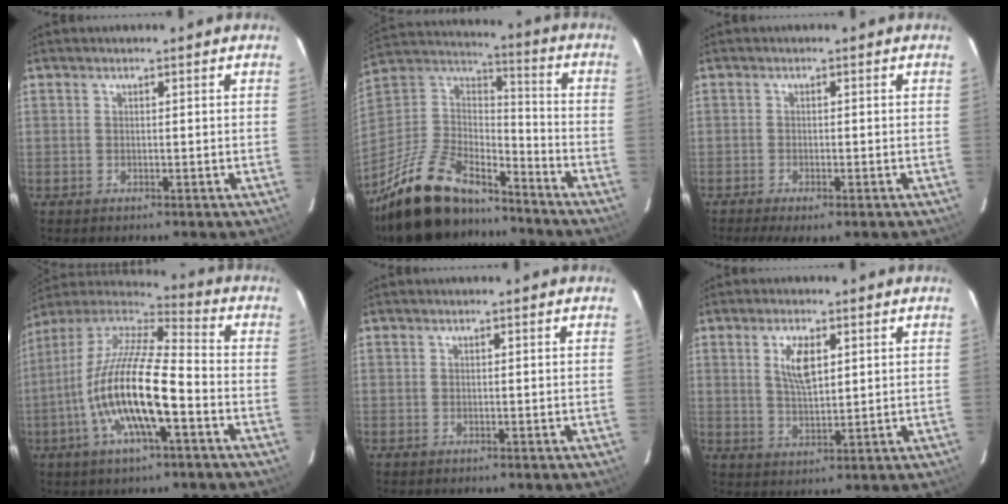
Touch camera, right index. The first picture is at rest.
{"total": 26.1, "force": [-19.4, 10.8, 13.8], "torque": [-0.288, -0.003, -0.318]}
{"total": 5.2, "force": [-3.6, 1.2, 3.5], "torque": [-0.082, -0.021, -0.058]}
{"total": 18.9, "force": [-6.0, 4.5, 17.3], "torque": [-0.325, -0.021, -0.122]}
{"total": 0.0}
{"total": 6.0, "force": [2.2, 2.5, 5.1], "torque": [-0.091, 0.002, 0.045]}